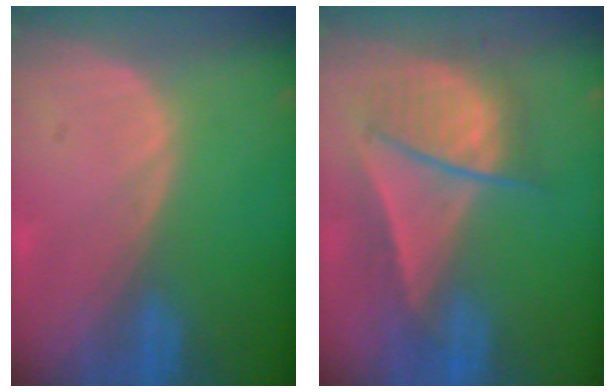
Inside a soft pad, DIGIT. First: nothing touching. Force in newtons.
{"total": 7.8, "press": 7.5, "slide": 2.1}